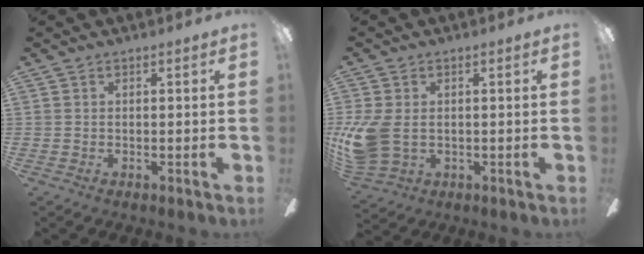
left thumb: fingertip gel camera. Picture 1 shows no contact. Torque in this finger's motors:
{"motor_torque": [0.72, 0.81, 0.17, -0.13, 0.12]}